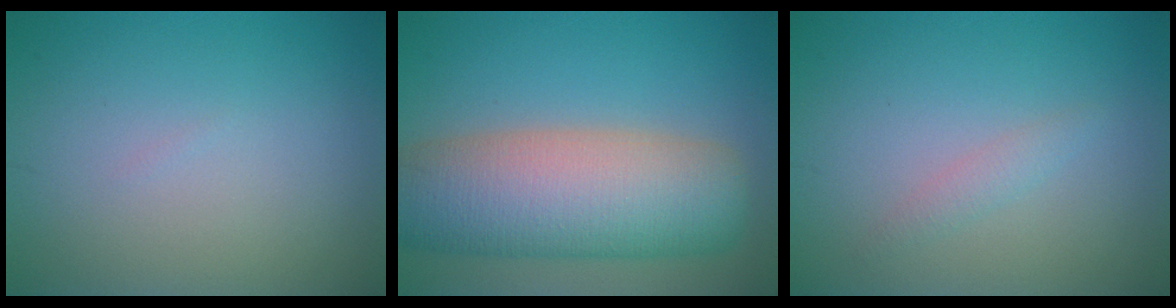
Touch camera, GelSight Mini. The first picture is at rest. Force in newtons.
{"total": 11.2, "press": 11.2, "slide": 0.6}
{"total": 1.1, "press": 1.1, "slide": 0.0}